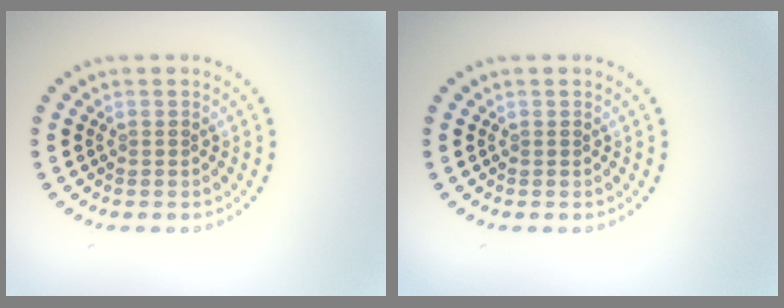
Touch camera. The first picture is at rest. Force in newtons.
{"total": 0.0}